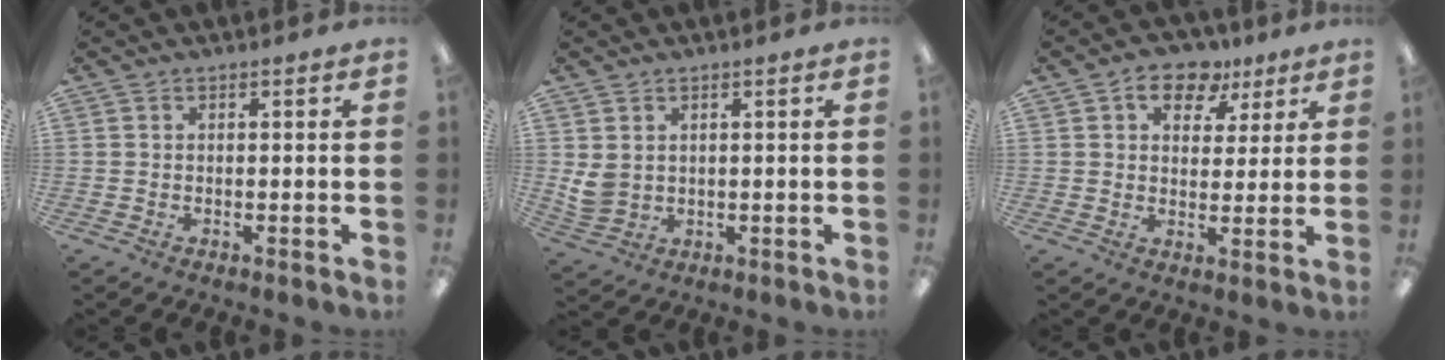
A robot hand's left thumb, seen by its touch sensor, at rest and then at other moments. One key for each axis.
{"total": 4.4, "fx": 2.0, "fy": 3.5, "fz": 2.0, "tx": -0.041, "ty": -0.006, "tz": 0.039}
{"total": 9.5, "fx": 5.6, "fy": 6.1, "fz": 4.7, "tx": -0.065, "ty": -0.018, "tz": 0.095}